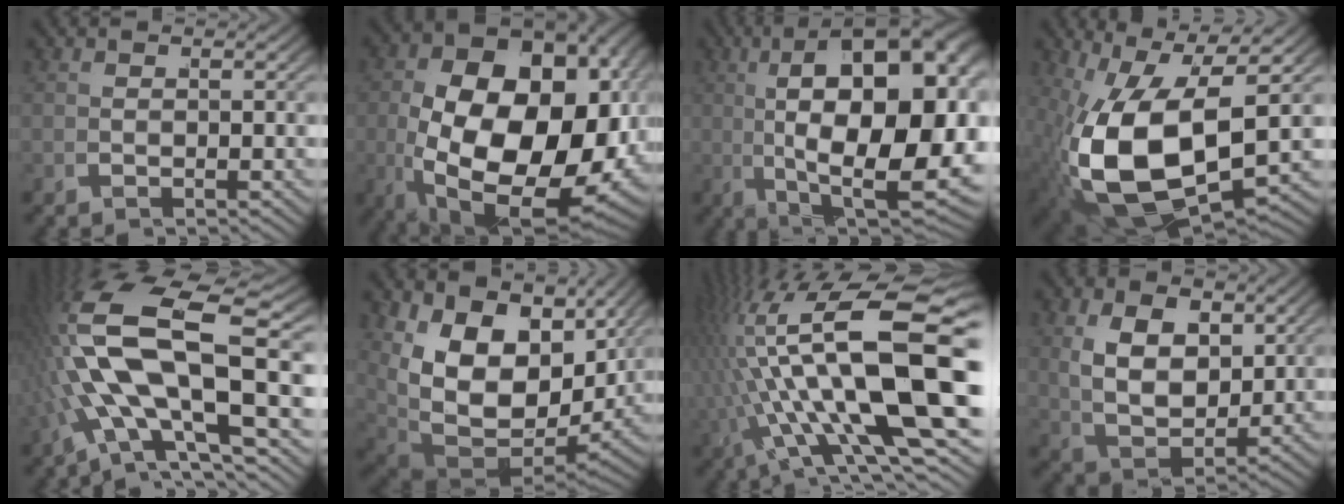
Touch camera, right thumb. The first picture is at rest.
{"total": 25.6, "force": [-3.5, 16.3, 19.4], "torque": [-0.352, -0.077, -0.024]}
{"total": 22.7, "force": [0.8, 12.4, 19.0], "torque": [-0.300, -0.037, 0.021]}
{"total": 16.9, "force": [-1.4, 10.3, 13.3], "torque": [-0.294, -0.061, 0.004]}
{"total": 11.5, "force": [0.3, 5.5, 10.1], "torque": [-0.228, -0.015, 0.009]}
{"total": 14.9, "force": [0.7, 9.8, 11.2], "torque": [-0.250, -0.050, 0.029]}
{"total": 16.9, "force": [1.0, 7.9, 14.9], "torque": [-0.286, -0.029, 0.017]}
{"total": 7.5, "force": [0.9, 5.0, 5.5], "torque": [-0.114, -0.018, 0.011]}